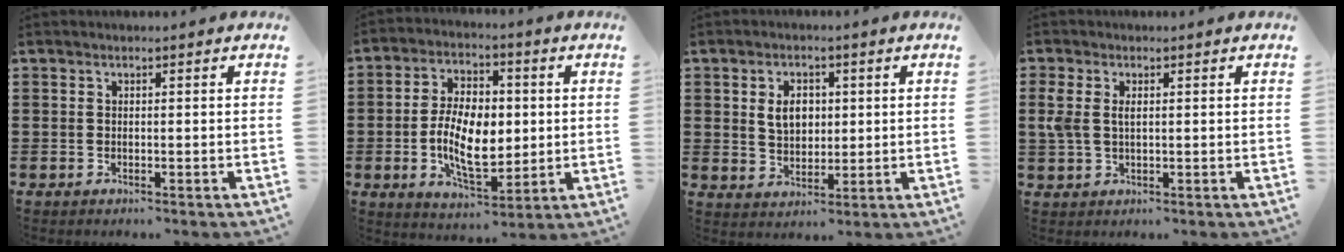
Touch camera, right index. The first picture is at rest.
{"total": 10.4, "force": [-0.5, 5.7, 8.7], "torque": [-0.168, 0.004, -0.013]}
{"total": 4.6, "force": [0.9, 3.3, 3.1], "torque": [-0.062, 0.009, 0.012]}
{"total": 2.8, "force": [0.6, 1.5, 2.3], "torque": [-0.057, 0.004, 0.008]}